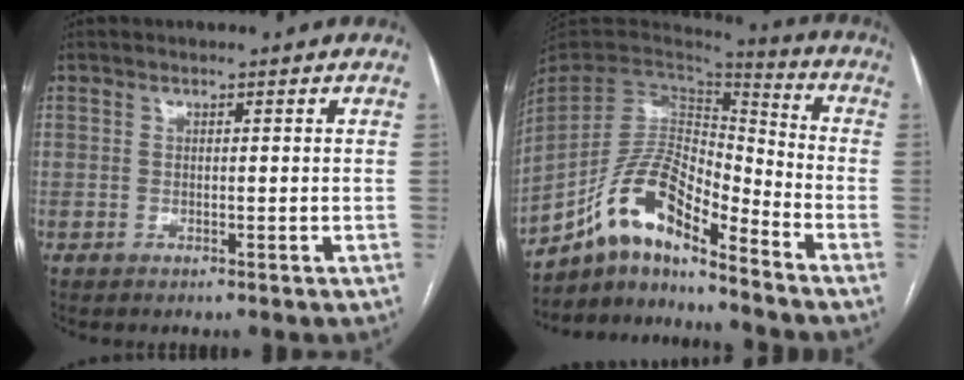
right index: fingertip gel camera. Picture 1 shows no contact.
{"total": 13.8, "force": [-9.7, 3.9, 9.0], "torque": [-0.179, 0.030, -0.176]}